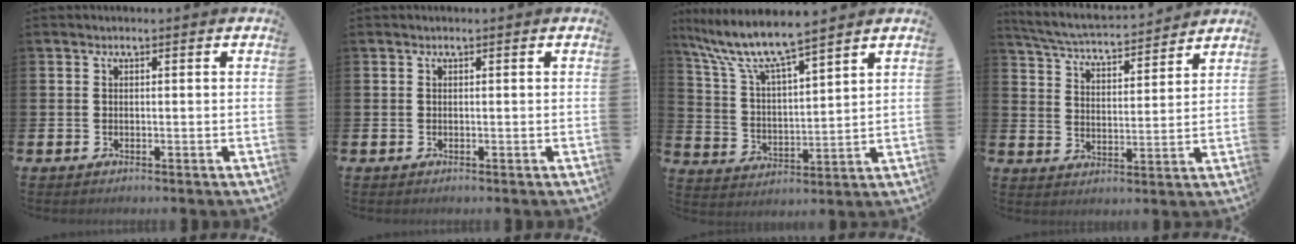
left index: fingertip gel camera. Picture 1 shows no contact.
{"total": 0.0}
{"total": 8.6, "force": [7.6, 0.9, 3.8], "torque": [-0.109, -0.042, 0.131]}
{"total": 5.2, "force": [5.0, 0.5, 1.1], "torque": [-0.046, -0.038, 0.084]}